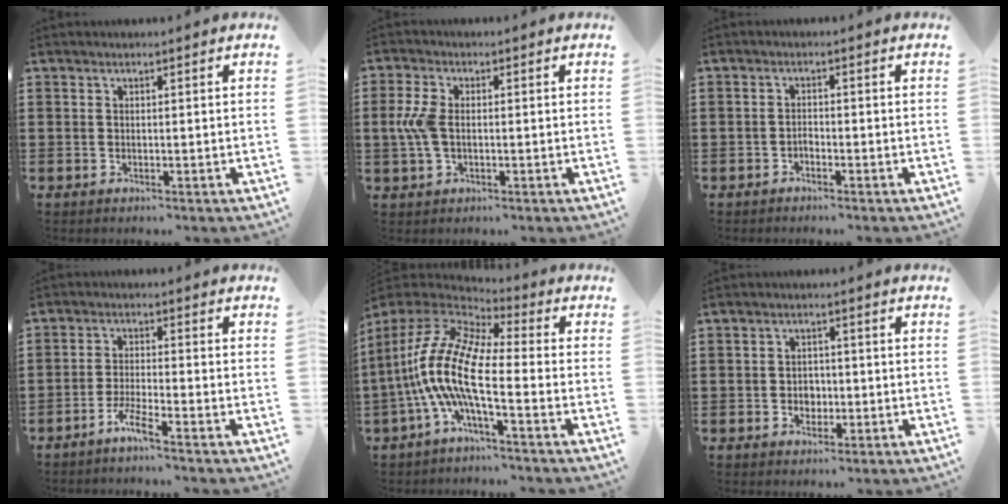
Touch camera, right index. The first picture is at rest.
{"total": 5.2, "force": [-0.1, 2.9, 4.3], "torque": [-0.120, -0.005, -0.013]}
{"total": 1.1, "force": [-0.9, 0.5, 0.4], "torque": [-0.011, -0.002, -0.018]}
{"total": 3.6, "force": [-2.9, -0.2, 2.2], "torque": [-0.060, -0.006, -0.060]}
{"total": 11.7, "force": [-2.6, 3.5, 10.9], "torque": [-0.262, -0.023, -0.065]}
{"total": 2.3, "force": [-0.6, 1.8, 1.3], "torque": [-0.028, 0.005, -0.014]}